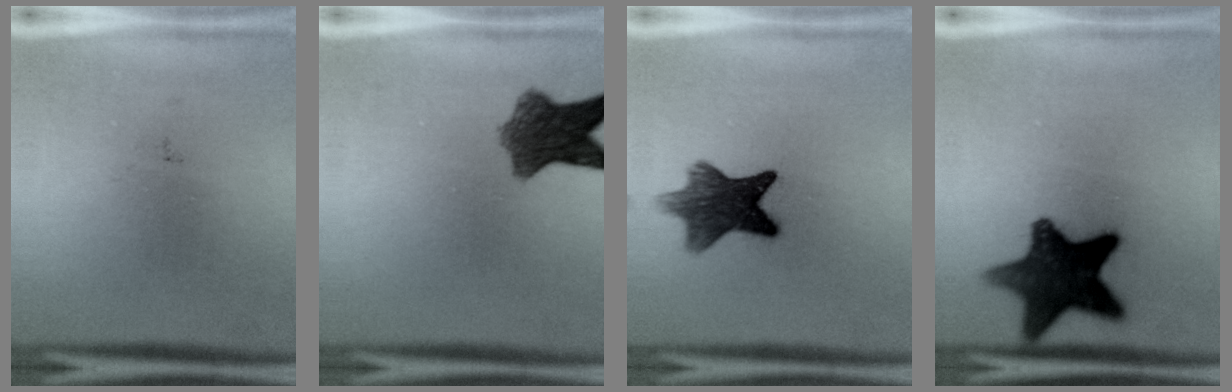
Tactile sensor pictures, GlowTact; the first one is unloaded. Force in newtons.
{"total": 7.9}
{"total": 9.3}
{"total": 14.4}